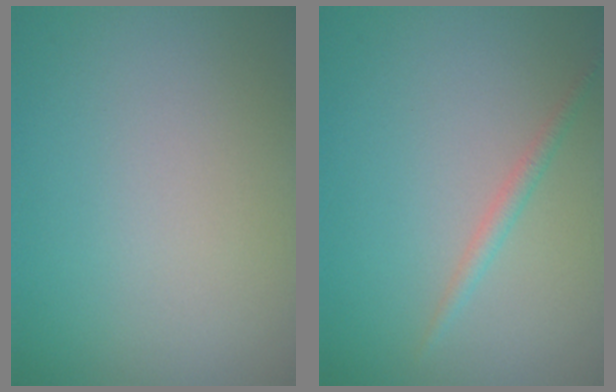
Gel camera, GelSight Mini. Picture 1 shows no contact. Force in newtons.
{"total": 1.2, "press": 1.2, "slide": 0.0}